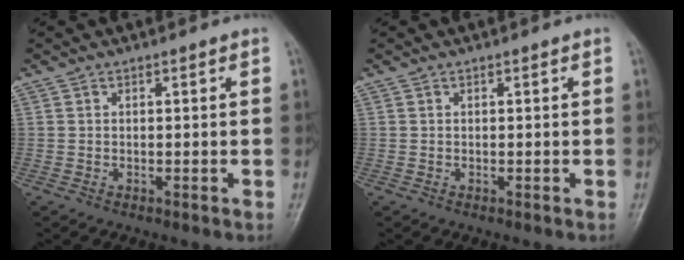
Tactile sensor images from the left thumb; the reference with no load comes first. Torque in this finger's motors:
{"motor_torque": [0.00, 0.00, 0.00, 0.00, 0.00]}